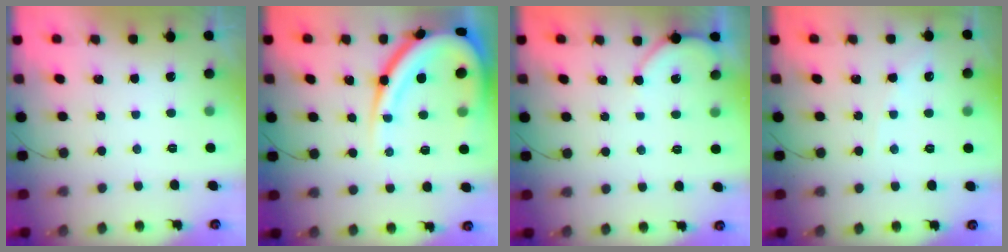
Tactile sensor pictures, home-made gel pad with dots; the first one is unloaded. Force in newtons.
{"total": 19.0, "press": 19.0, "slide": 1.5}
{"total": 2.9, "press": 2.9, "slide": 0.3}
{"total": 3.6, "press": 3.6, "slide": 0.5}